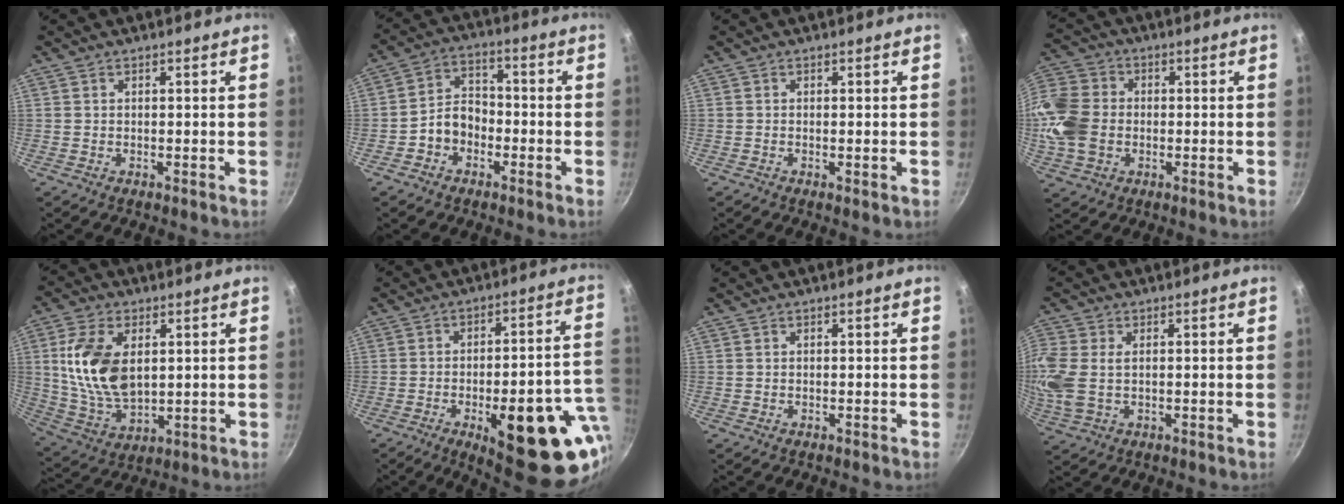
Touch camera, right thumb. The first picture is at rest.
{"total": 6.9, "force": [-2.5, 5.3, 3.7], "torque": [-0.033, 0.037, -0.053]}
{"total": 0.8, "force": [-0.2, 0.2, 0.7], "torque": [-0.014, -0.001, -0.004]}
{"total": 16.1, "force": [-1.4, 12.9, 9.6], "torque": [-0.213, 0.024, -0.039]}
{"total": 15.0, "force": [2.9, 8.9, 11.7], "torque": [-0.210, -0.018, 0.065]}
{"total": 24.9, "force": [-8.0, 9.3, 21.7], "torque": [-0.234, 0.016, -0.096]}
{"total": 0.0}
{"total": 8.7, "force": [0.6, 5.5, 6.7], "torque": [-0.154, 0.001, 0.011]}